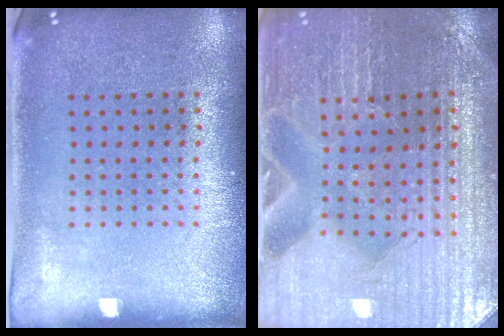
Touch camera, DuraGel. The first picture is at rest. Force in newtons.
{"total": 3.5, "press": 3.5, "slide": 0.3}